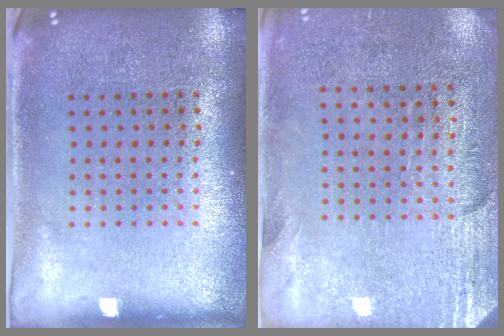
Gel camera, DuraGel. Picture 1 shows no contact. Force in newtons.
{"total": 2.8, "press": 2.4, "slide": 1.4}